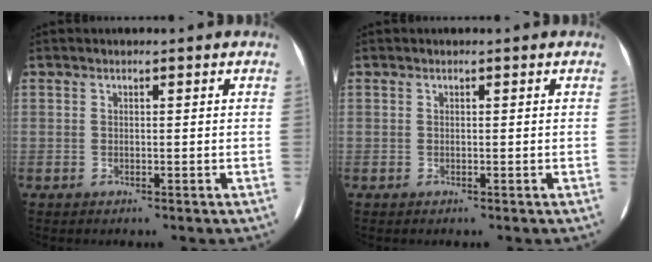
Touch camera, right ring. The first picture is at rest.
{"total": 0.0}